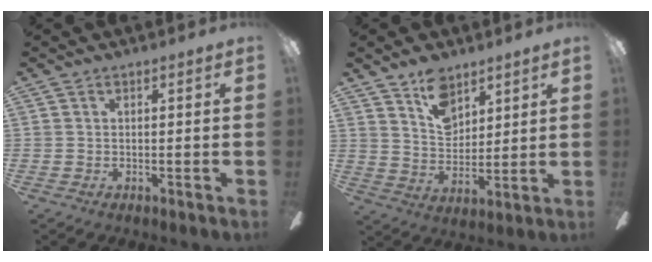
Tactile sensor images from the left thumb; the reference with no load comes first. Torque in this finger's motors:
{"motor_torque": [0.11, 0.11, -0.22, -0.38, 0.01]}